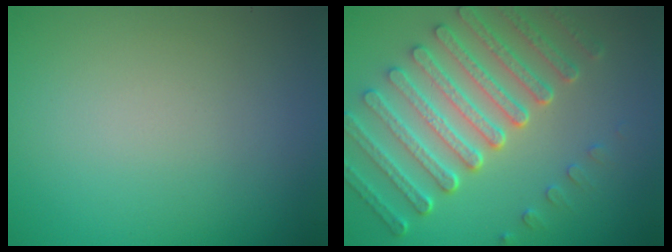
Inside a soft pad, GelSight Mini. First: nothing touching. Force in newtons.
{"total": 7.5, "press": 5.6, "slide": 5.0}